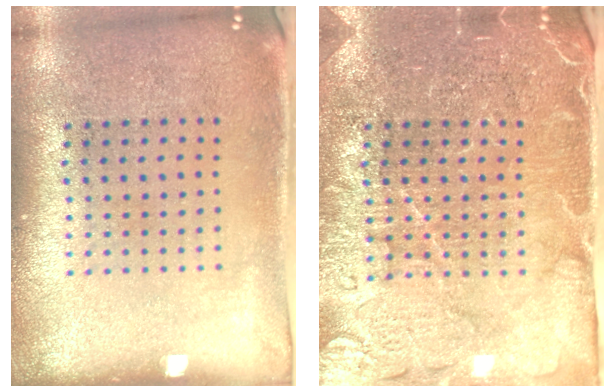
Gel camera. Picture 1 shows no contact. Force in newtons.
{"total": 4.6, "press": 4.4, "slide": 1.5}